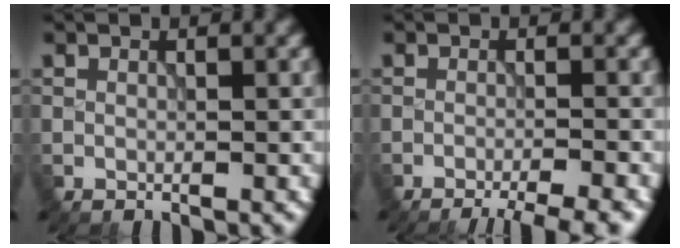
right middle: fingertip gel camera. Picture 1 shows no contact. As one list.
[{"total": 6.1, "force": [-5.1, 1.1, 3.2], "torque": [-0.034, -0.002, -0.068]}]